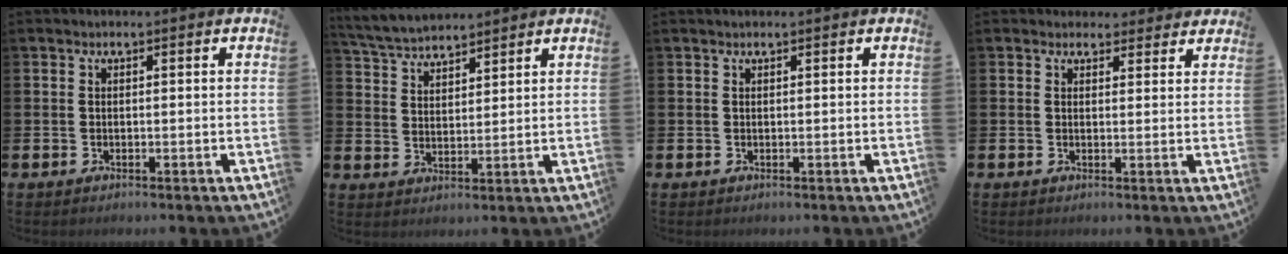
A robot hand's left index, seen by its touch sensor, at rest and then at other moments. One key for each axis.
{"total": 4.7, "fx": 4.6, "fy": 0.8, "fz": 0.5, "tx": -0.036, "ty": -0.019, "tz": 0.085}
{"total": 0.0}
{"total": 2.8, "fx": 2.5, "fy": 1.2, "fz": -0.2, "tx": 0.010, "ty": -0.012, "tz": 0.043}